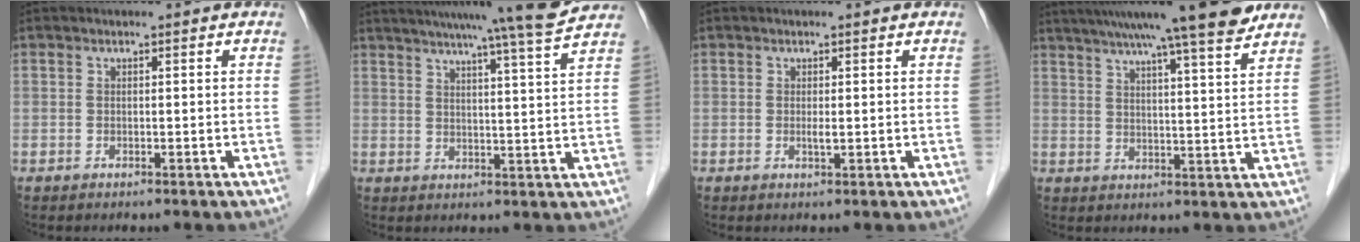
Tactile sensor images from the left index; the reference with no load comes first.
{"total": 13.6, "force": [12.0, -2.0, 6.1], "torque": [-0.099, -0.024, 0.153]}
{"total": 0.9, "force": [0.0, 0.1, 0.9], "torque": [-0.021, -0.002, 0.003]}
{"total": 16.0, "force": [13.0, -0.1, 9.3], "torque": [-0.145, 0.019, 0.180]}